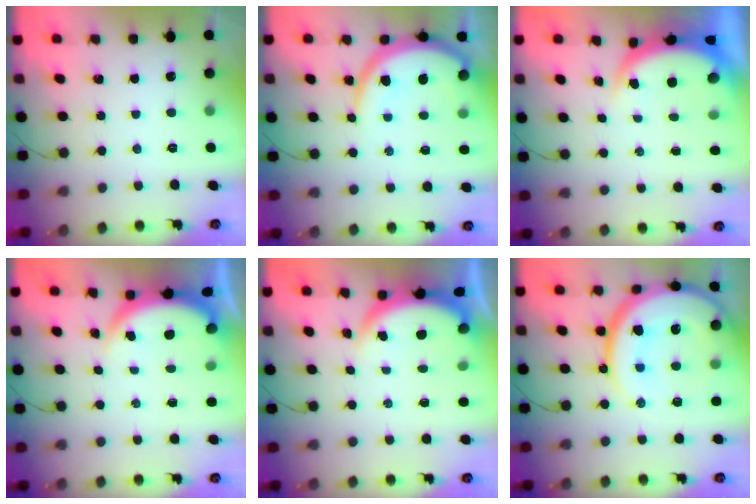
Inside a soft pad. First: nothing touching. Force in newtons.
{"total": 10.5, "press": 10.4, "slide": 1.2}
{"total": 4.7, "press": 4.7, "slide": 0.2}
{"total": 3.9, "press": 3.9, "slide": 0.1}
{"total": 3.8, "press": 3.8, "slide": 0.1}
{"total": 23.5, "press": 23.3, "slide": 3.2}